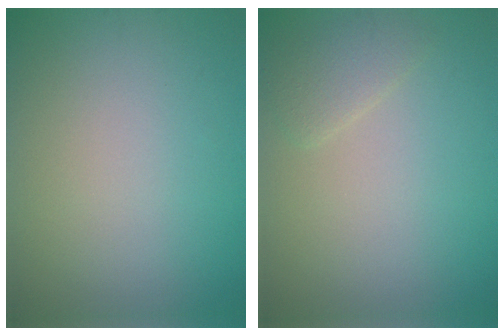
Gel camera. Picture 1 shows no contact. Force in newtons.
{"total": 1.6, "press": 1.6, "slide": 0.2}